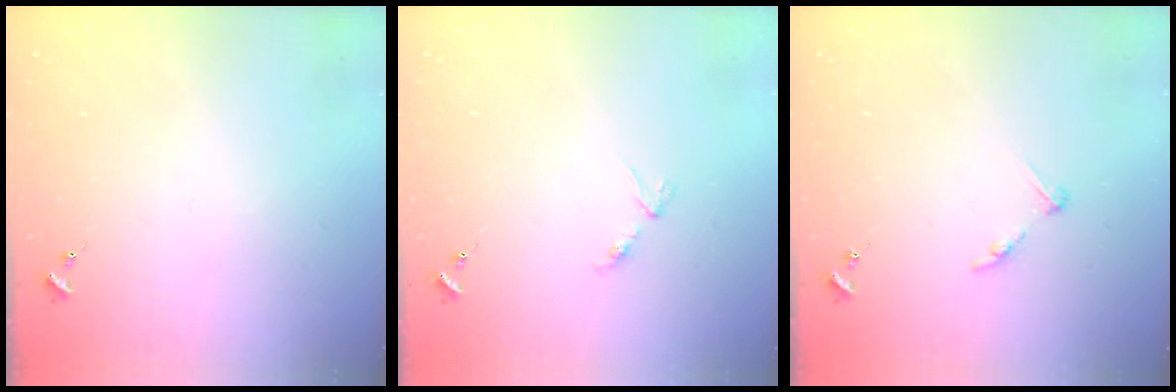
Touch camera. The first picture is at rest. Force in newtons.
{"total": 2.8, "press": 2.8, "slide": 0.5}
{"total": 5.2, "press": 5.2, "slide": 0.6}